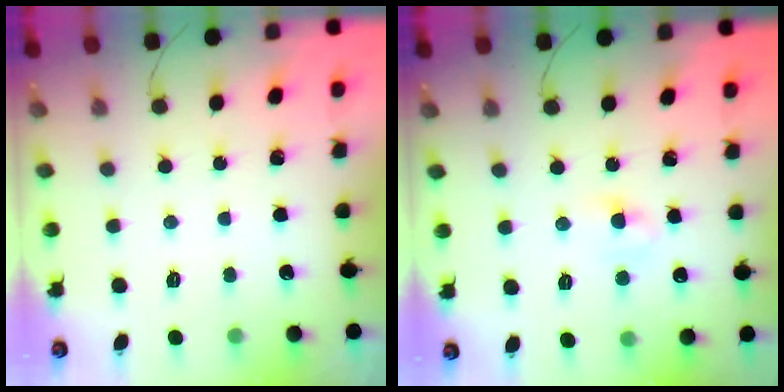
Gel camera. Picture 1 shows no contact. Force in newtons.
{"total": 3.2, "press": 3.0, "slide": 1.0}